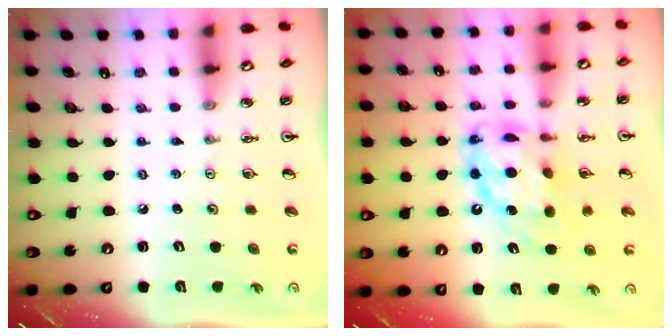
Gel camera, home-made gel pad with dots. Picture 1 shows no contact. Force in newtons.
{"total": 12.9, "press": 12.8, "slide": 1.0}